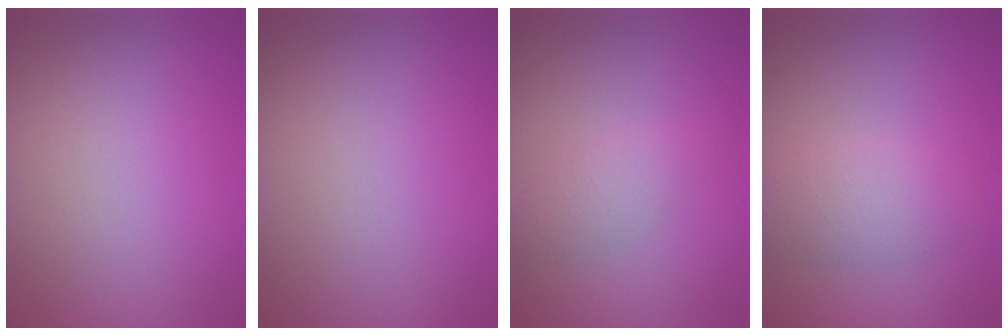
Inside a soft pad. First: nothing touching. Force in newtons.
{"total": 0.0}
{"total": 1.7, "press": 1.7, "slide": 0.1}
{"total": 2.9, "press": 2.9, "slide": 0.2}